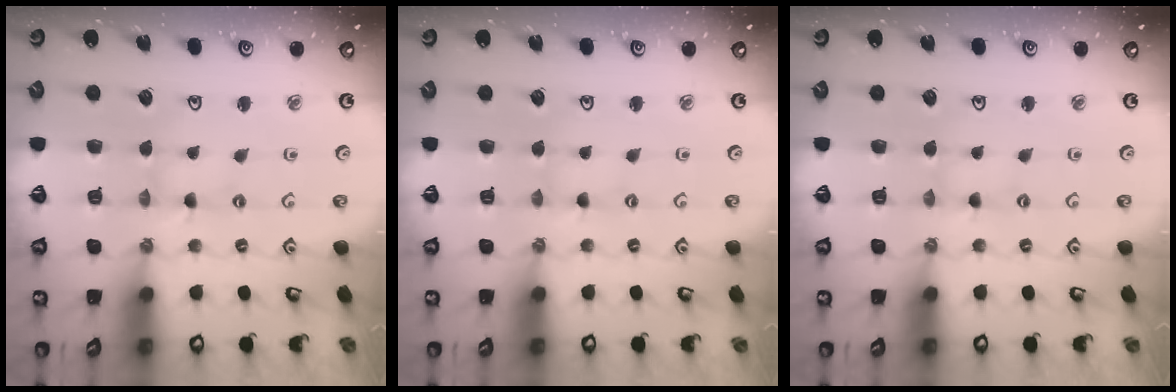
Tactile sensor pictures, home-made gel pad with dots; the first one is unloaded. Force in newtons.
{"total": 0.0}
{"total": 0.0}